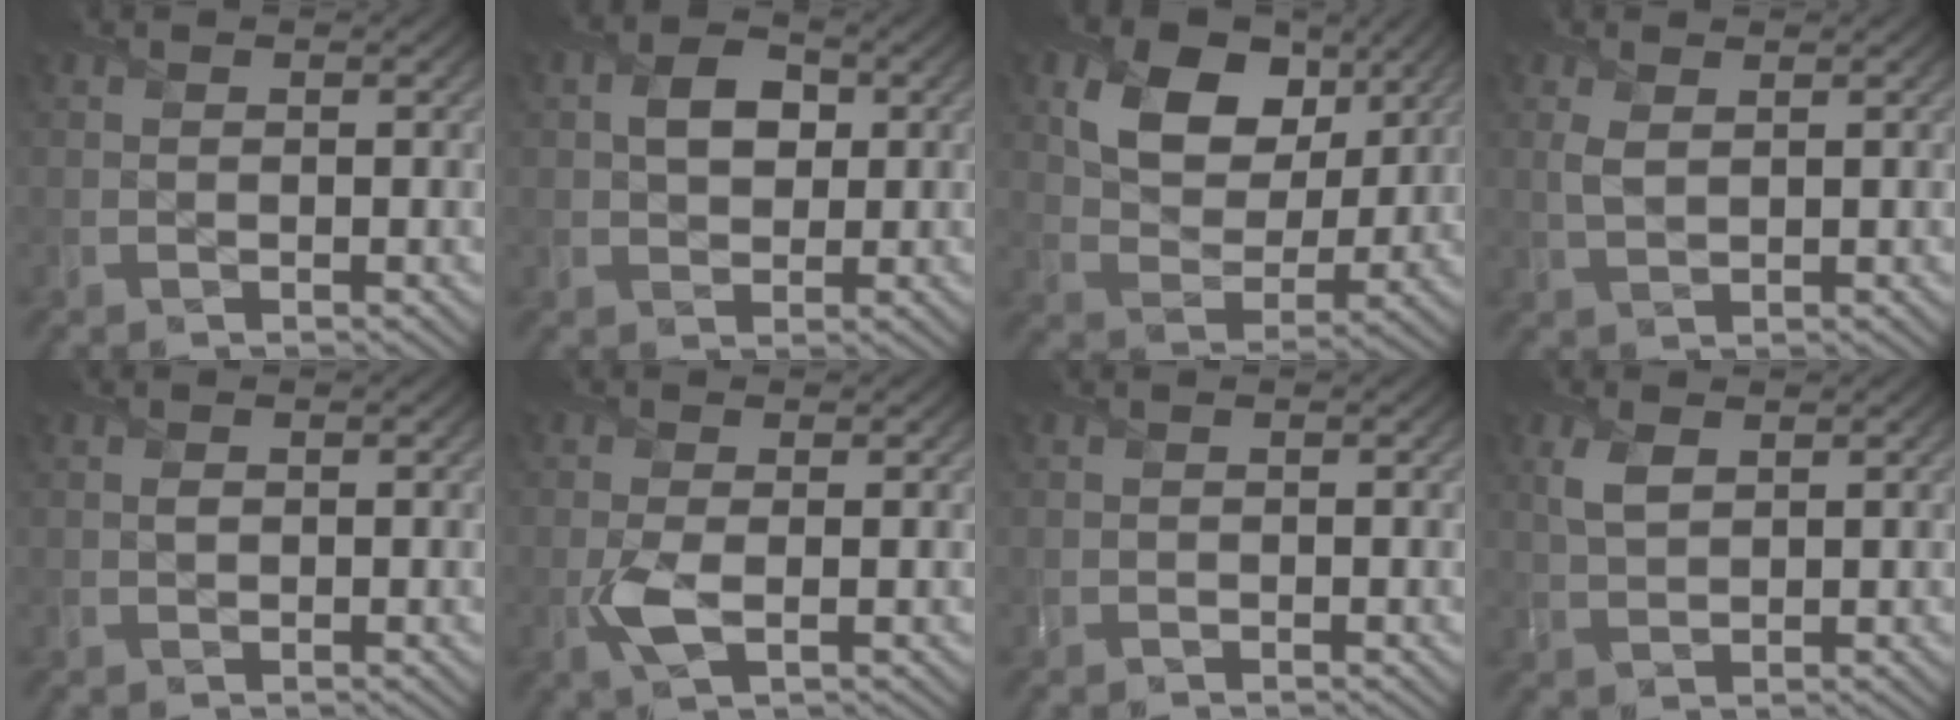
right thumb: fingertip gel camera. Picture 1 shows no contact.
{"total": 4.3, "force": [0.8, 3.2, 2.8], "torque": [-0.054, 0.002, 0.008]}
{"total": 10.8, "force": [4.7, 7.4, 6.3], "torque": [-0.122, 0.001, 0.075]}
{"total": 2.1, "force": [0.9, 1.0, 1.6], "torque": [-0.045, 0.001, 0.019]}
{"total": 0.7, "force": [0.2, 0.5, 0.5], "torque": [-0.011, -0.001, 0.004]}
{"total": 3.2, "force": [-0.7, 1.4, 2.8], "torque": [-0.070, -0.006, -0.017]}
{"total": 0.0}
{"total": 3.0, "force": [1.4, 1.5, 2.2], "torque": [-0.057, 0.002, 0.029]}